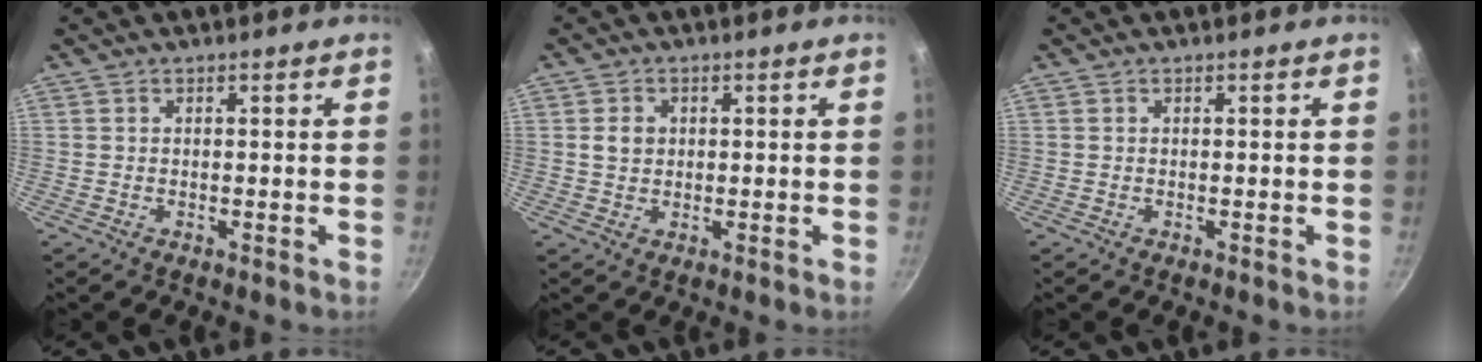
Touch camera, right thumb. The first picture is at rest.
{"total": 2.9, "force": [0.4, 2.5, 1.6], "torque": [-0.016, 0.003, 0.007]}
{"total": 0.0}